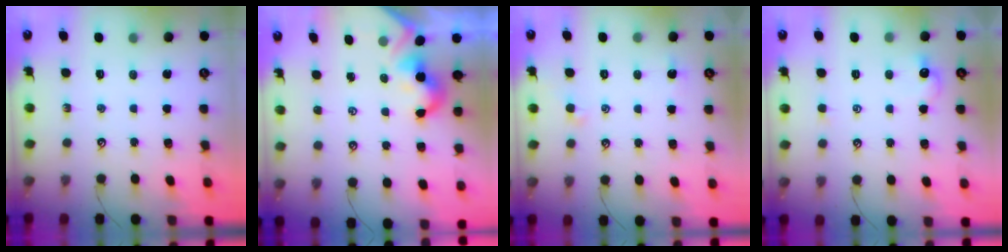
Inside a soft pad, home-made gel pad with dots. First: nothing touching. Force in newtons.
{"total": 2.1, "press": 2.1, "slide": 0.4}
{"total": 0.8, "press": 0.6, "slide": 0.5}
{"total": 0.8, "press": 0.6, "slide": 0.6}